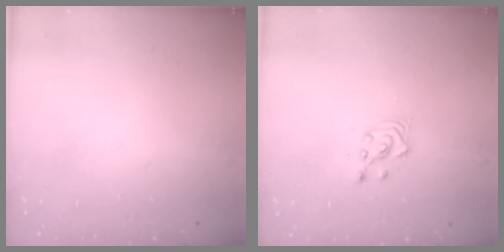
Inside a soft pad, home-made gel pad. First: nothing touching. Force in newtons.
{"total": 3.5, "press": 3.3, "slide": 1.2}